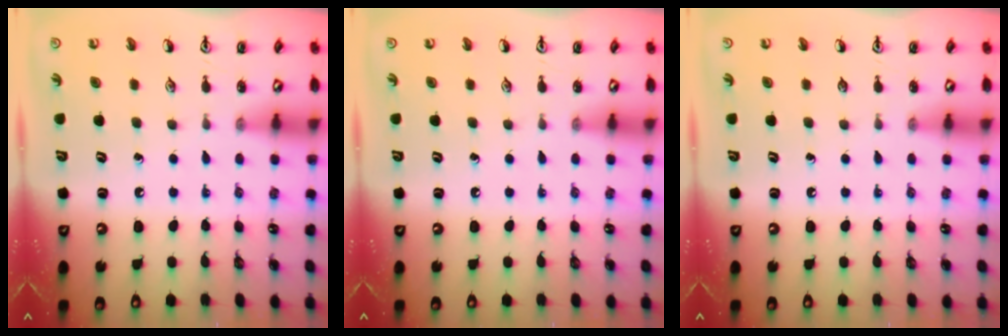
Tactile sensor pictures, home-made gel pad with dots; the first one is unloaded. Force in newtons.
{"total": 0.0}
{"total": 0.0}